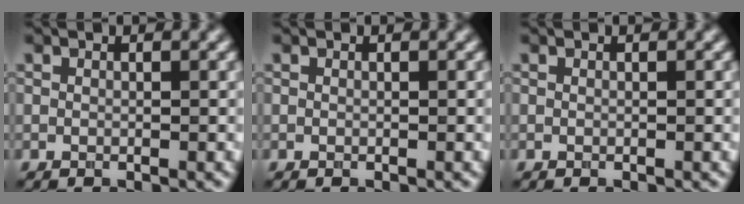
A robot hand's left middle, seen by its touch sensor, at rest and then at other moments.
{"total": 0.0}
{"total": 0.0}